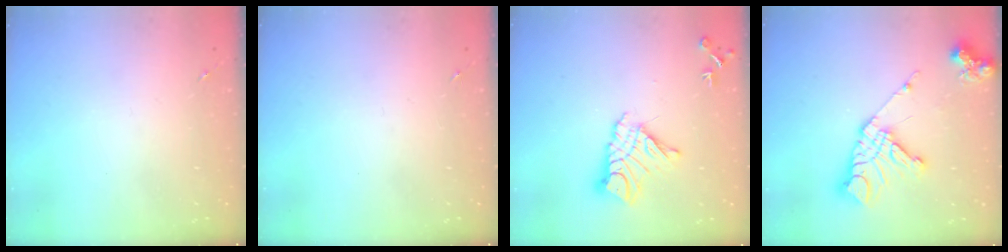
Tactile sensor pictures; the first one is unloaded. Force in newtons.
{"total": 0.0}
{"total": 13.7, "press": 13.7, "slide": 1.3}
{"total": 16.4, "press": 16.3, "slide": 1.9}